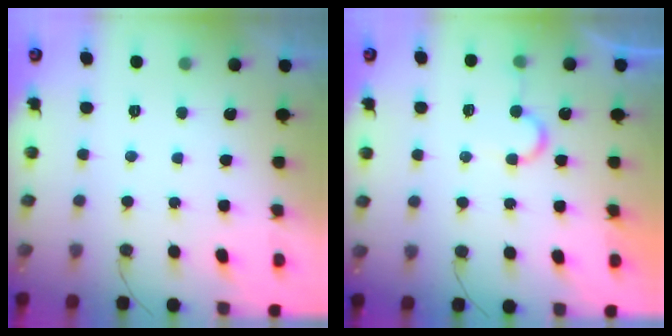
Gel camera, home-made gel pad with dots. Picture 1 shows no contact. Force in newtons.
{"total": 7.7, "press": 7.7, "slide": 0.7}